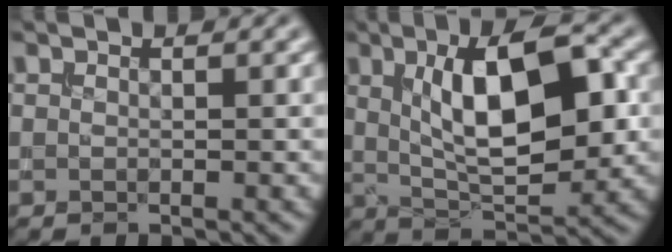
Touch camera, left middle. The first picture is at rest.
{"total": 9.8, "force": [1.8, 3.7, 9.0], "torque": [-0.136, 0.008, 0.028]}